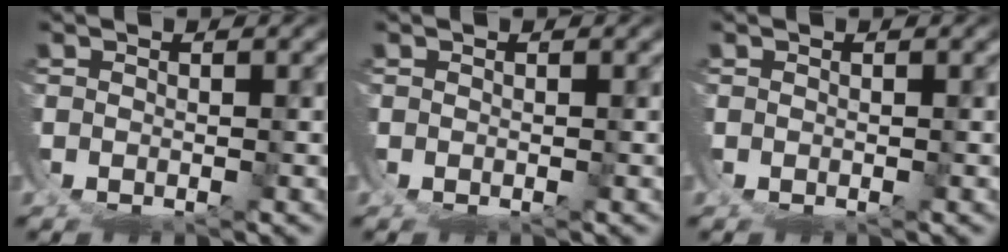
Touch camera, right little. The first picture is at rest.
{"total": 0.0}
{"total": 0.0}